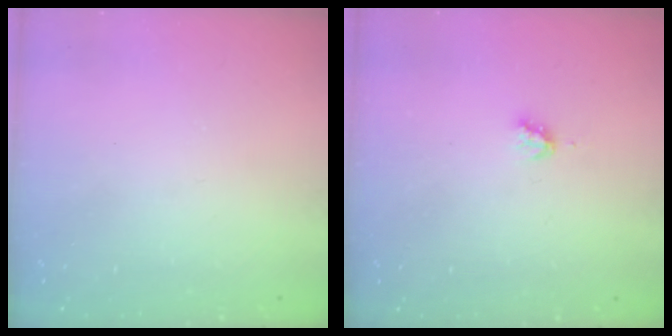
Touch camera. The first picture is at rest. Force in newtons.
{"total": 2.8, "press": 2.8, "slide": 0.3}